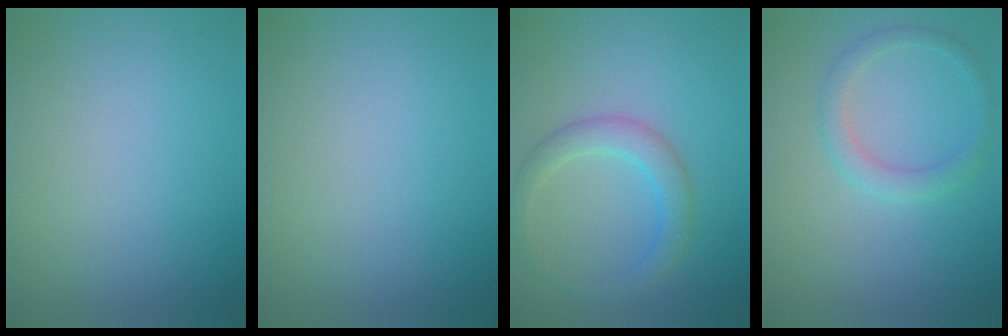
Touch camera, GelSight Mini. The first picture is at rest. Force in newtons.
{"total": 0.0}
{"total": 2.8, "press": 2.8, "slide": 0.1}
{"total": 2.0, "press": 2.0, "slide": 0.1}